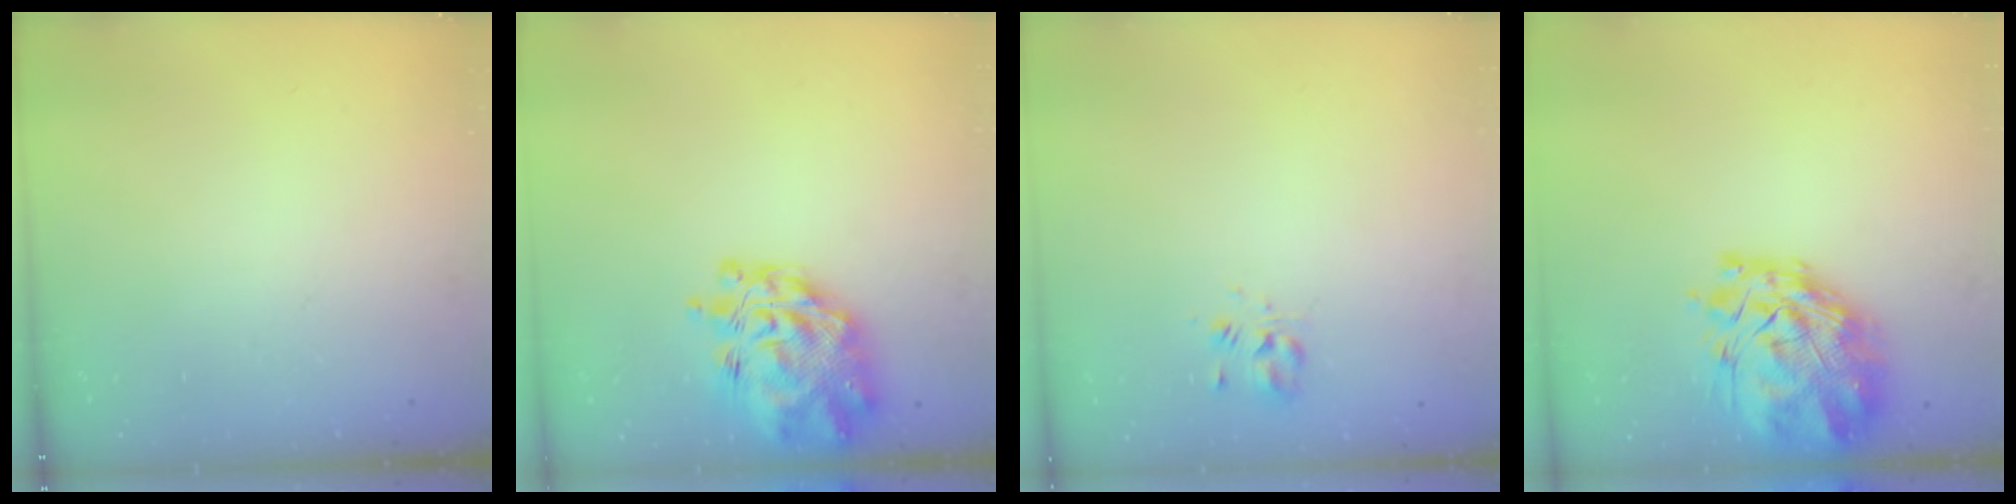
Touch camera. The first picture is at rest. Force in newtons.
{"total": 10.8, "press": 10.2, "slide": 3.6}
{"total": 3.8, "press": 3.7, "slide": 1.1}
{"total": 9.0, "press": 8.2, "slide": 3.7}